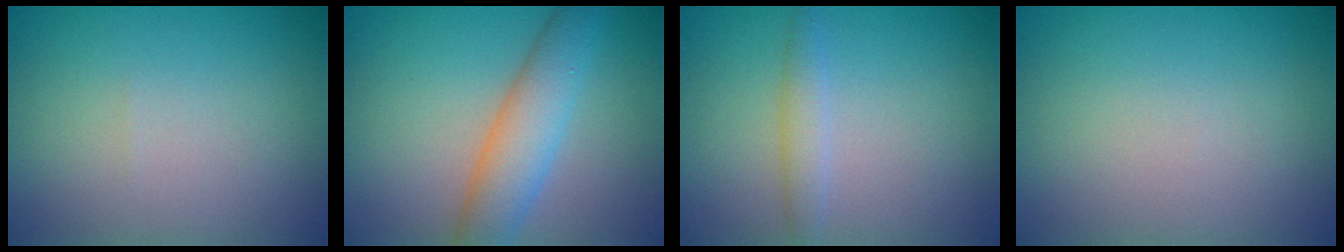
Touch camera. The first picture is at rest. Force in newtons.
{"total": 4.9, "press": 4.9, "slide": 0.2}
{"total": 1.7, "press": 1.7, "slide": 0.1}
{"total": 0.0}